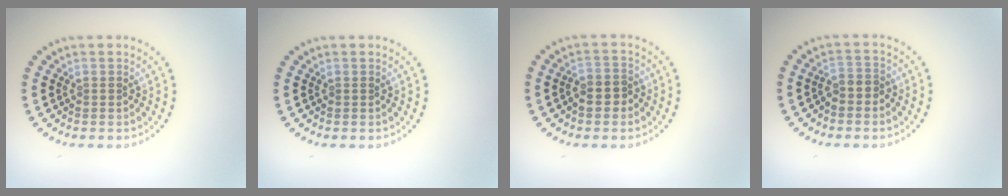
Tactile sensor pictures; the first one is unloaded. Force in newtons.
{"total": 0.0}
{"total": 2.3, "press": 2.1, "slide": 0.9}
{"total": 1.2, "press": 0.9, "slide": 0.8}